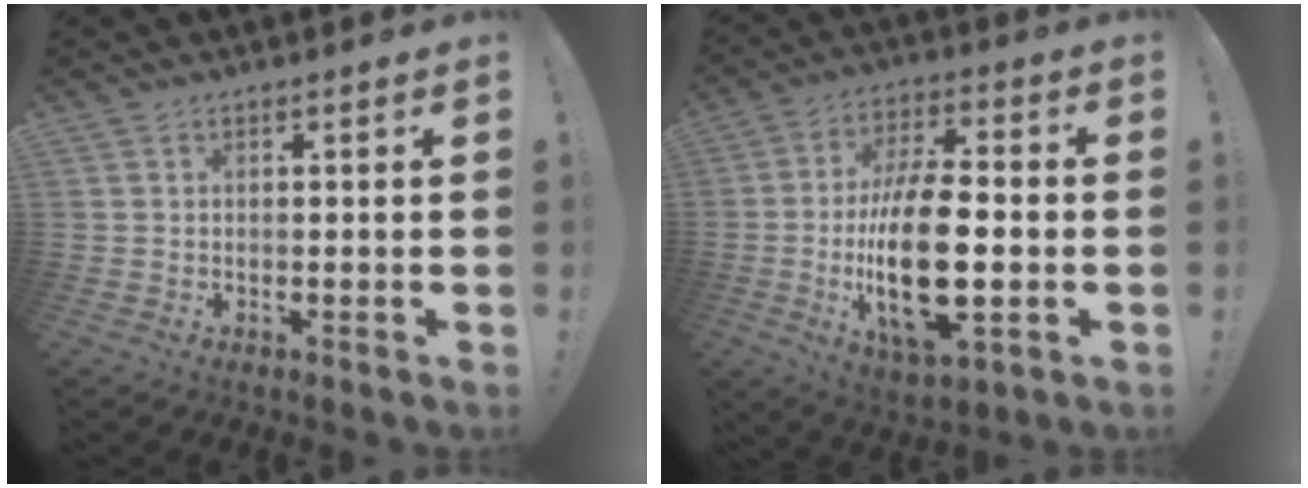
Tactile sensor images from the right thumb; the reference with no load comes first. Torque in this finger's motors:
{"motor_torque": [2.42, 2.59, 1.53, -1.25, 0.66]}